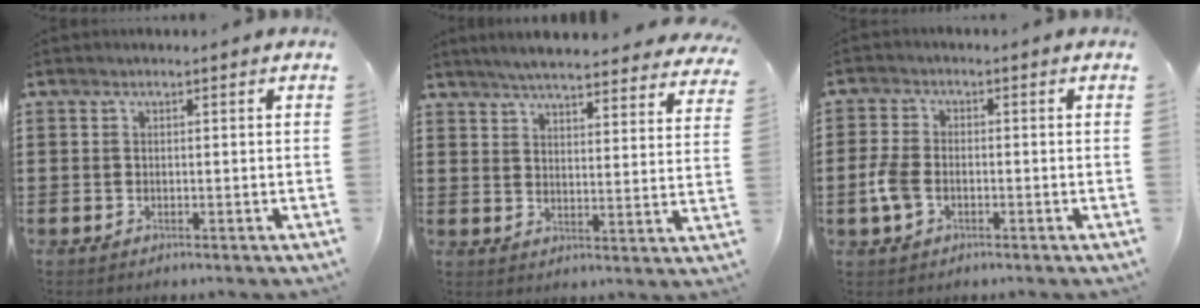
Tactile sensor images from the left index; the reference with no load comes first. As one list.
[{"total": 5.2, "force": [5.0, -0.1, 1.5], "torque": [-0.049, -0.025, 0.087]}, {"total": 4.7, "force": [-1.2, 2.8, 3.5], "torque": [-0.097, -0.005, -0.031]}]